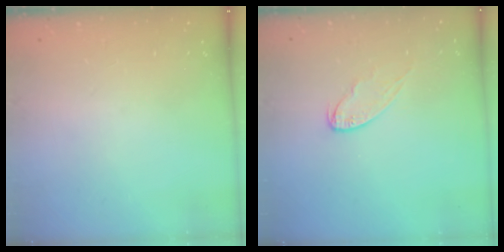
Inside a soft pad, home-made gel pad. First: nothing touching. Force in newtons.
{"total": 5.6, "press": 5.6, "slide": 0.5}